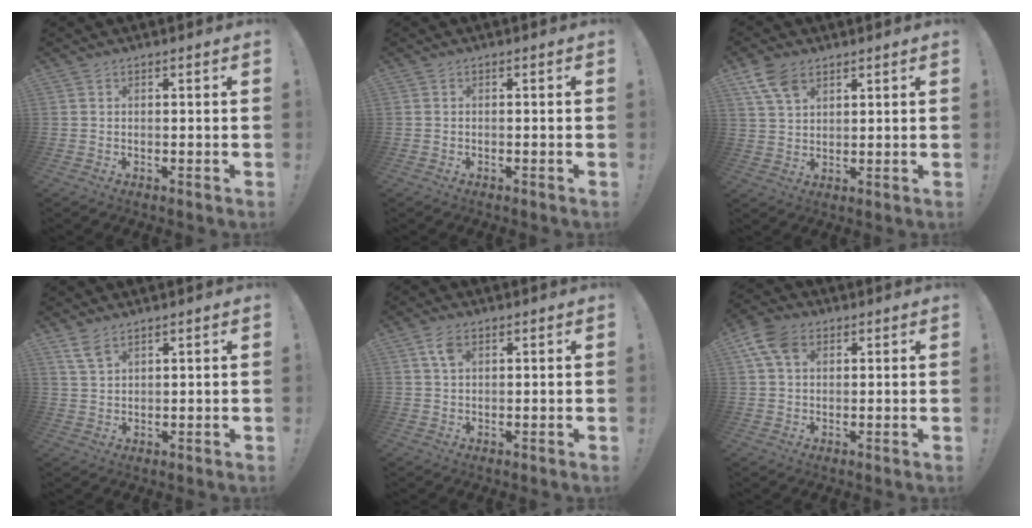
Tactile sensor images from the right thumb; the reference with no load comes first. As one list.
[{"total": 0.0}, {"total": 7.8, "force": [4.5, 4.6, 4.5], "torque": [-0.084, -0.011, 0.089]}, {"total": 5.0, "force": [3.4, 2.1, 2.9], "torque": [-0.059, -0.012, 0.064]}, {"total": 4.1, "force": [1.9, 2.1, 3.0], "torque": [-0.050, -0.001, 0.032]}, {"total": 9.2, "force": [3.4, 6.3, 5.7], "torque": [-0.107, 0.003, 0.069]}]